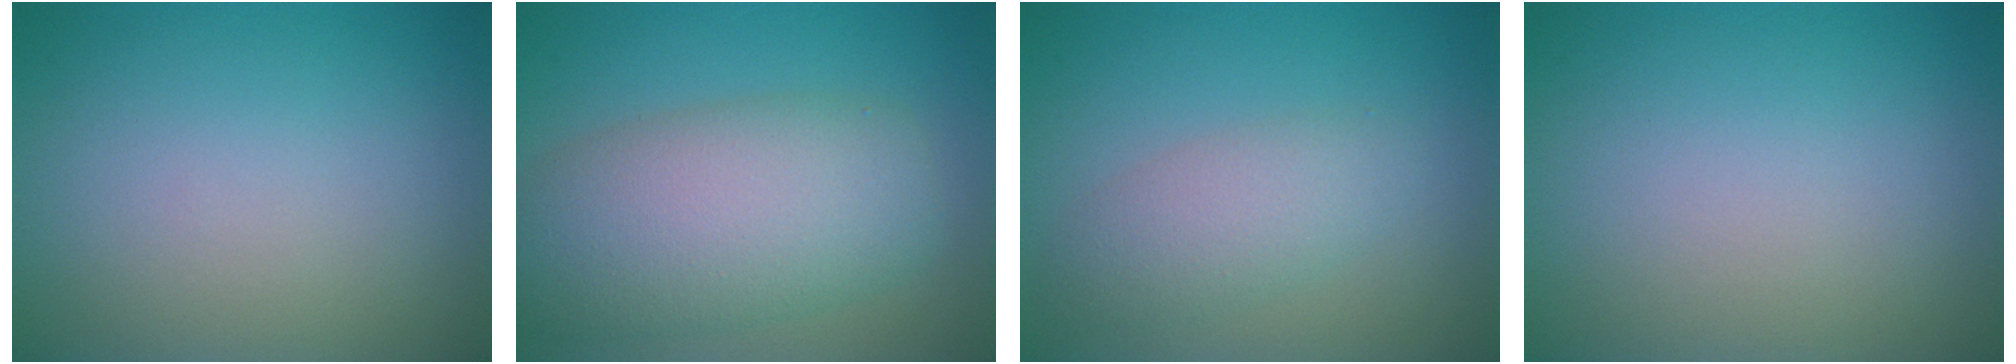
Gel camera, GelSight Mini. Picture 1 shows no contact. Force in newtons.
{"total": 8.5, "press": 8.5, "slide": 0.2}
{"total": 3.0, "press": 3.0, "slide": 0.1}
{"total": 0.0}